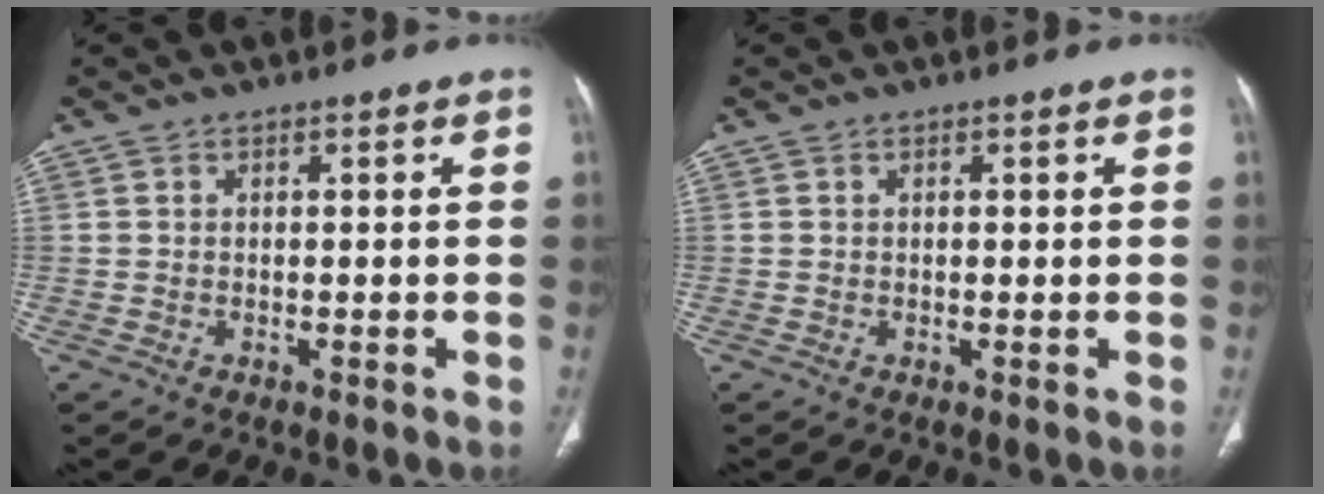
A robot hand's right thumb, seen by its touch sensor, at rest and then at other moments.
{"total": 0.0}